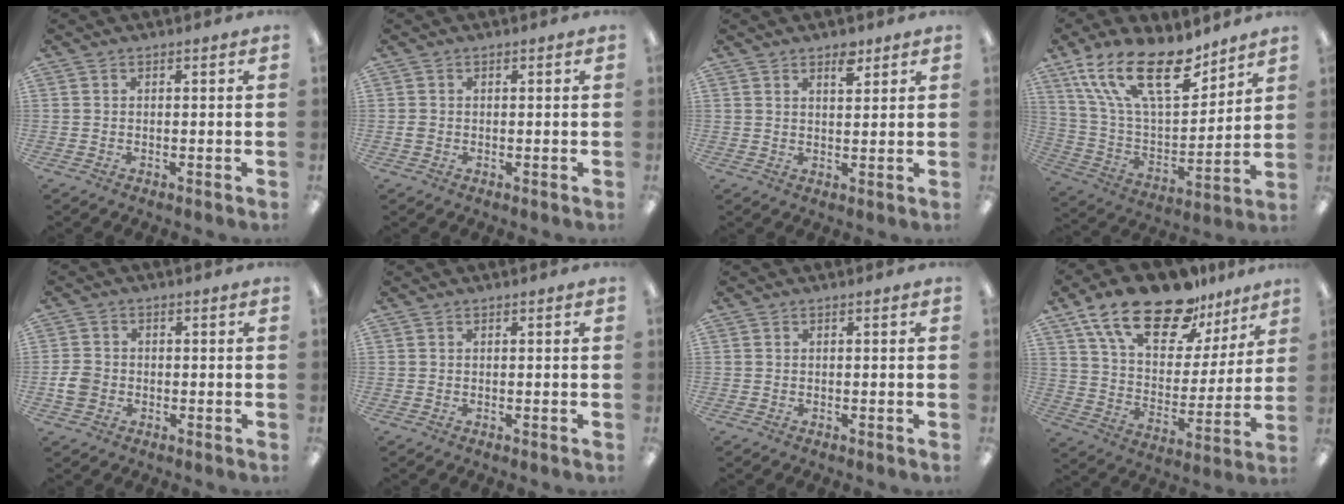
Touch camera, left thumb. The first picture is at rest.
{"total": 1.2, "force": [0.0, 1.0, 0.6], "torque": [-0.011, 0.004, 0.000]}
{"total": 3.9, "force": [3.0, 1.7, 1.9], "torque": [-0.012, -0.016, 0.047]}
{"total": 22.4, "force": [14.3, 9.4, 14.5], "torque": [-0.277, -0.079, 0.250]}
{"total": 4.4, "force": [-0.9, 3.7, 2.2], "torque": [-0.043, 0.007, -0.015]}
{"total": 0.0}
{"total": 0.0}
{"total": 20.8, "force": [15.0, 9.1, 11.2], "torque": [-0.199, -0.089, 0.263]}